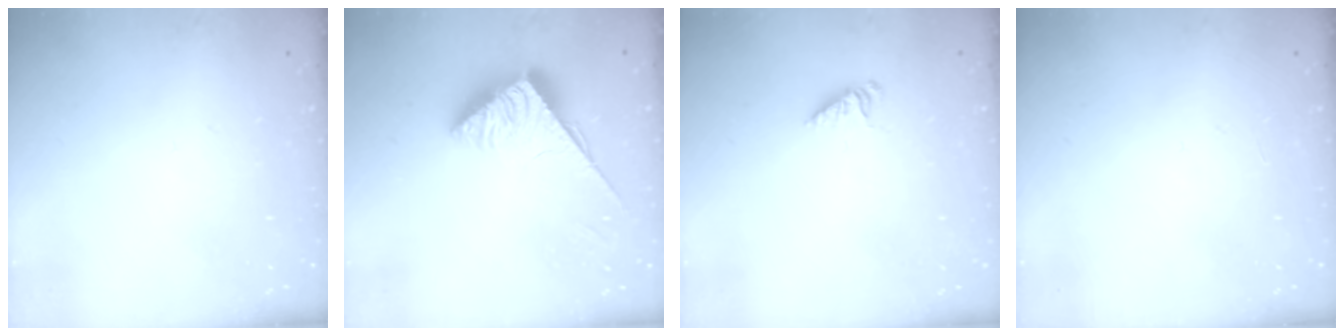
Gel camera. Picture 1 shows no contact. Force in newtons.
{"total": 3.9, "press": 3.9, "slide": 0.5}
{"total": 2.4, "press": 2.4, "slide": 0.1}
{"total": 0.0}